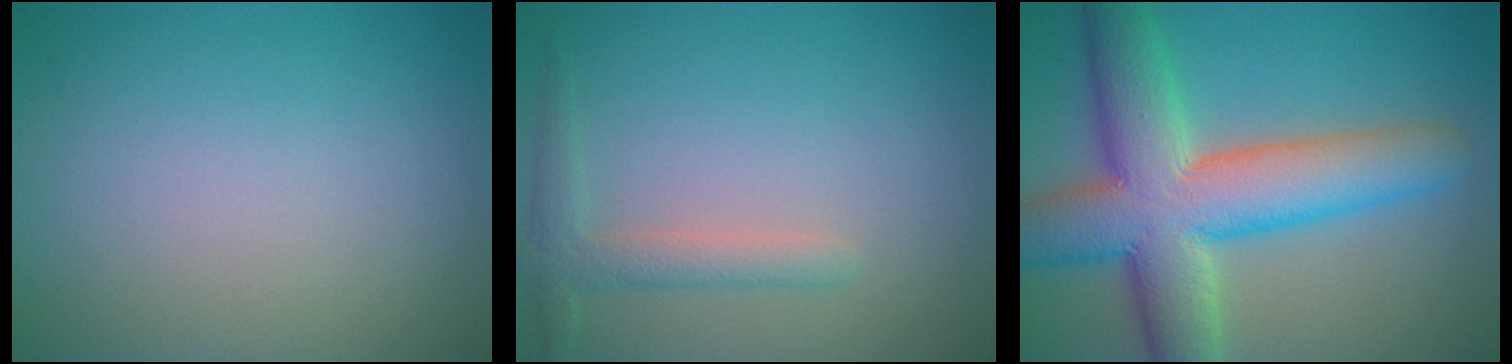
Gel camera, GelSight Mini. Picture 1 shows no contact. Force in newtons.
{"total": 2.3, "press": 2.3, "slide": 0.2}
{"total": 11.2, "press": 11.1, "slide": 0.7}